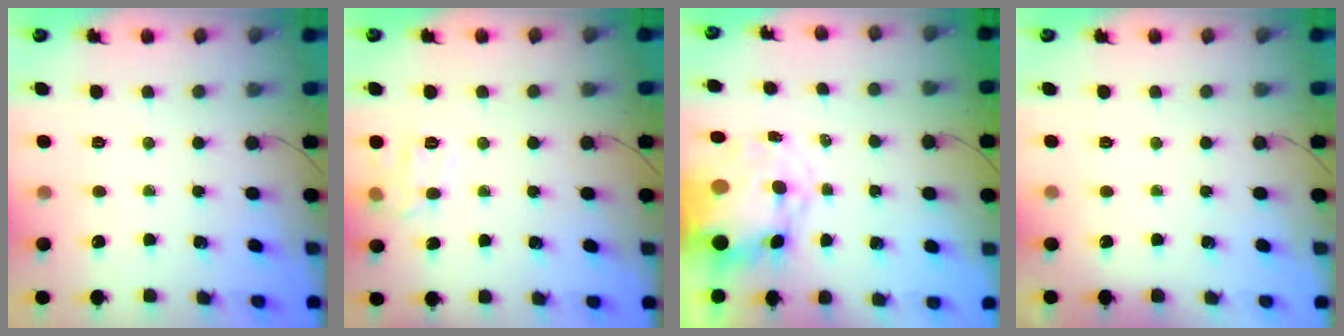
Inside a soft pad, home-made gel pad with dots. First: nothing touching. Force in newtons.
{"total": 8.4, "press": 8.3, "slide": 1.3}
{"total": 7.2, "press": 6.9, "slide": 2.2}
{"total": 1.8, "press": 1.7, "slide": 0.3}